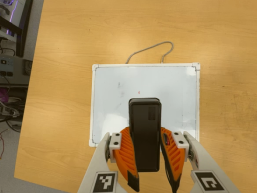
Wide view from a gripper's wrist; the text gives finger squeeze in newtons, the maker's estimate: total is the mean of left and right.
{"total": 9.7, "left": 8.0, "right": 11.3}